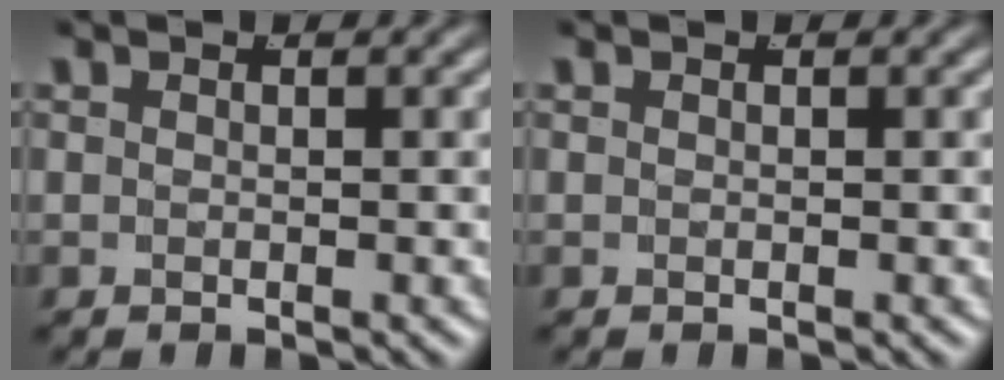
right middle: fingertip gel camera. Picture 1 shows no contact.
{"total": 0.0}